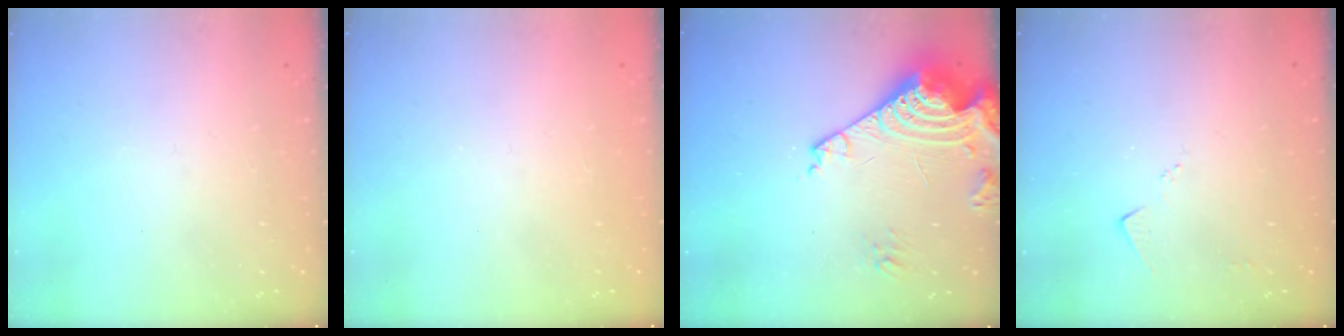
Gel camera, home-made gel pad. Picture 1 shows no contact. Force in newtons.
{"total": 1.1, "press": 1.1, "slide": 0.1}
{"total": 17.4, "press": 17.3, "slide": 2.0}
{"total": 3.5, "press": 3.5, "slide": 0.4}